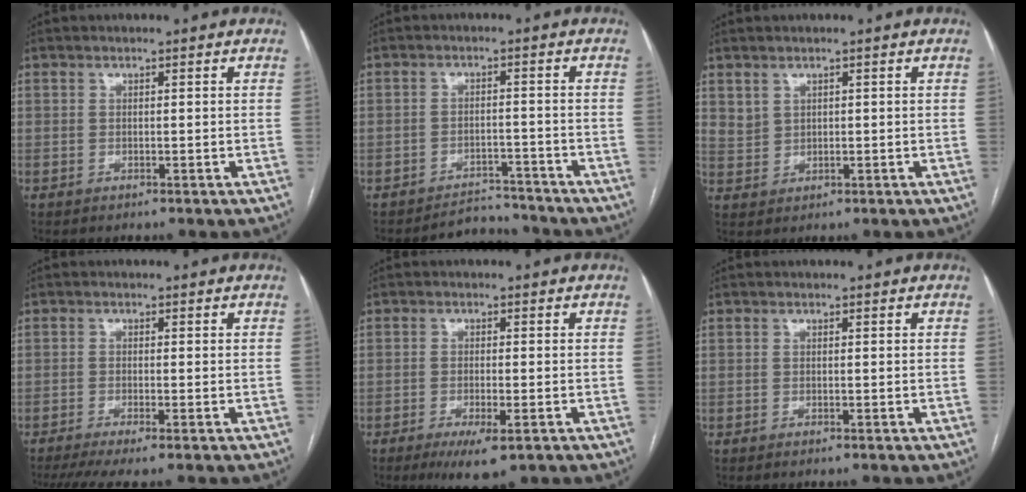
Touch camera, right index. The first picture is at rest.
{"total": 4.6, "force": [-4.4, 1.0, -0.8], "torque": [0.017, 0.011, -0.066]}
{"total": 2.4, "force": [1.6, 1.8, 0.5], "torque": [-0.007, 0.001, 0.036]}
{"total": 6.0, "force": [-4.5, 0.2, 3.9], "torque": [-0.062, -0.009, -0.075]}
{"total": 5.6, "force": [-3.1, 1.2, 4.5], "torque": [-0.075, -0.012, -0.046]}
{"total": 0.0}